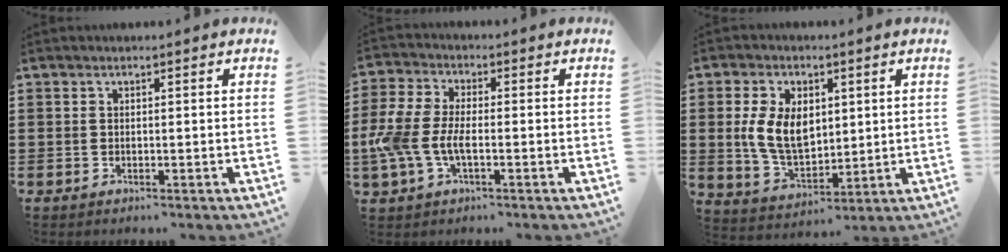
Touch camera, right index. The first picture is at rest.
{"total": 6.8, "force": [-2.0, 3.3, 5.6], "torque": [-0.144, -0.007, -0.046]}
{"total": 8.8, "force": [1.3, 5.6, 6.6], "torque": [-0.157, 0.010, 0.022]}